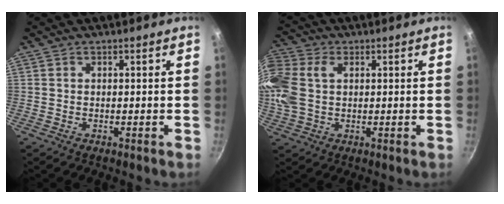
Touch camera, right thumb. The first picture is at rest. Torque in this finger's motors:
{"motor_torque": [2.42, 2.41, 1.04, 0.81, 0.45]}